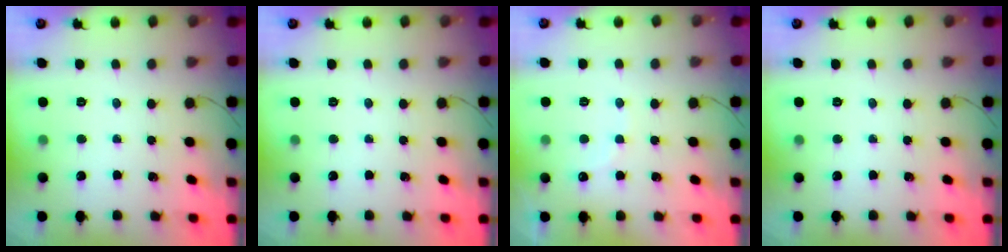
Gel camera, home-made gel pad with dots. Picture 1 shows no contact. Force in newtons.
{"total": 0.0}
{"total": 6.3, "press": 6.2, "slide": 1.1}
{"total": 0.0}